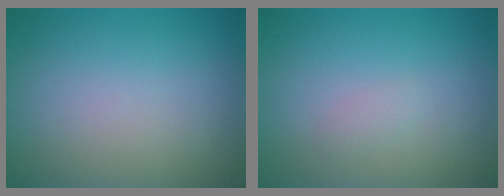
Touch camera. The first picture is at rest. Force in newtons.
{"total": 0.7, "press": 0.7, "slide": 0.0}